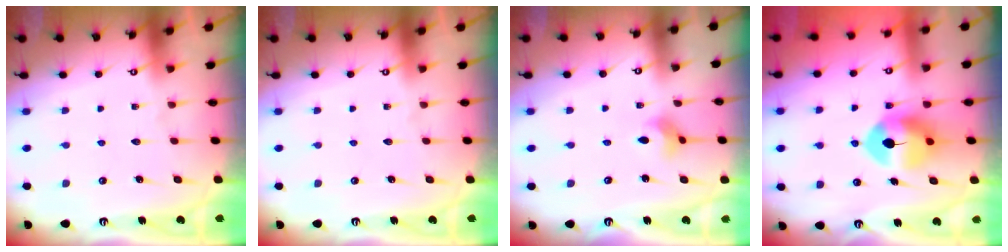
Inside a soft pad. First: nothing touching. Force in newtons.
{"total": 0.0}
{"total": 3.1, "press": 3.1, "slide": 0.1}
{"total": 8.8, "press": 8.7, "slide": 1.4}